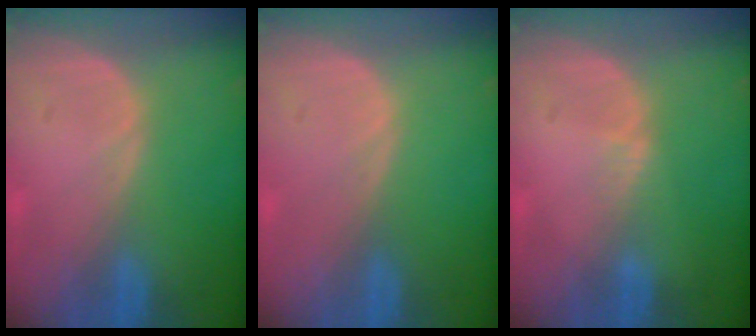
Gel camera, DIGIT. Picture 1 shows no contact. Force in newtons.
{"total": 0.0}
{"total": 0.8, "press": 0.8, "slide": 0.2}